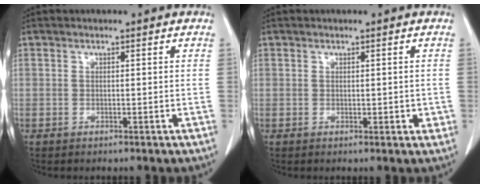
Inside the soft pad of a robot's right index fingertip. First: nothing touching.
{"total": 1.4, "force": [0.1, 1.1, 0.8], "torque": [-0.007, 0.001, 0.004]}